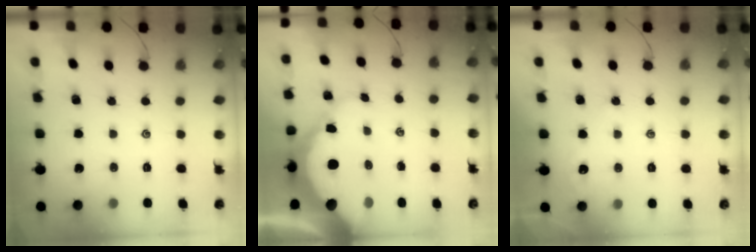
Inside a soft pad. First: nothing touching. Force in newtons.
{"total": 10.6, "press": 10.5, "slide": 1.2}
{"total": 1.4, "press": 1.4, "slide": 0.2}